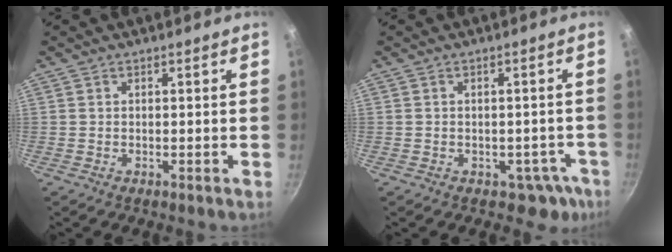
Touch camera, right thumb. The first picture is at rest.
{"total": 5.5, "force": [-2.6, 4.4, 2.2], "torque": [0.020, 0.042, -0.009]}